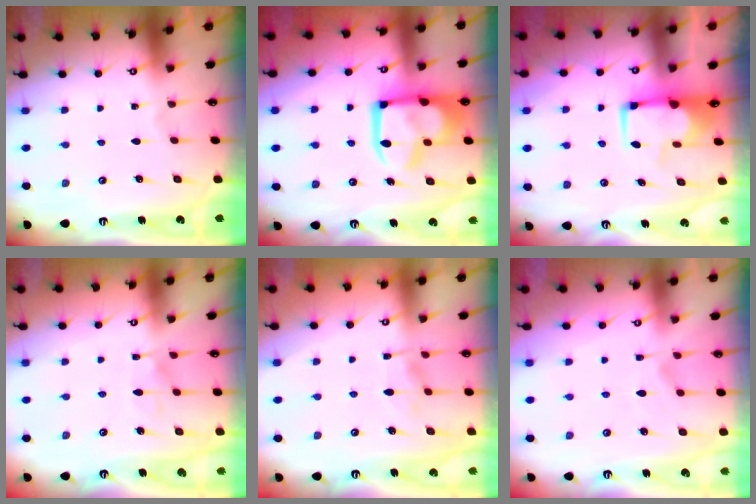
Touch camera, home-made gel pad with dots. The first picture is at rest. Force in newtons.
{"total": 17.0, "press": 16.9, "slide": 2.0}
{"total": 1.7, "press": 1.4, "slide": 0.8}
{"total": 5.8, "press": 5.8, "slide": 0.4}
{"total": 2.2, "press": 1.9, "slide": 1.2}
{"total": 2.4, "press": 2.1, "slide": 1.2}